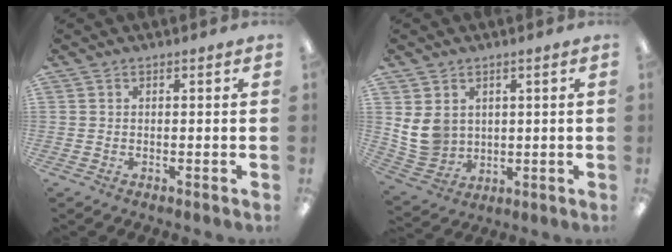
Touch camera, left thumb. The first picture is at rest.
{"total": 7.8, "force": [2.1, 6.9, 2.9], "torque": [-0.075, -0.004, 0.044]}